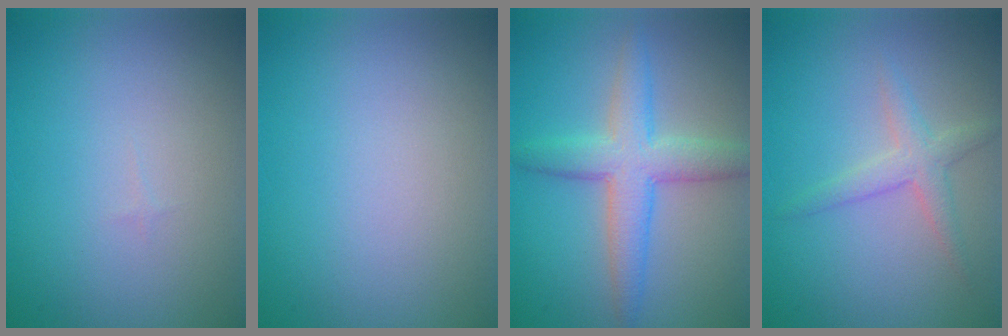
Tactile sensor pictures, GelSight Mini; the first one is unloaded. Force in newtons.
{"total": 0.0}
{"total": 5.0, "press": 5.0, "slide": 0.1}
{"total": 2.2, "press": 2.2, "slide": 0.1}